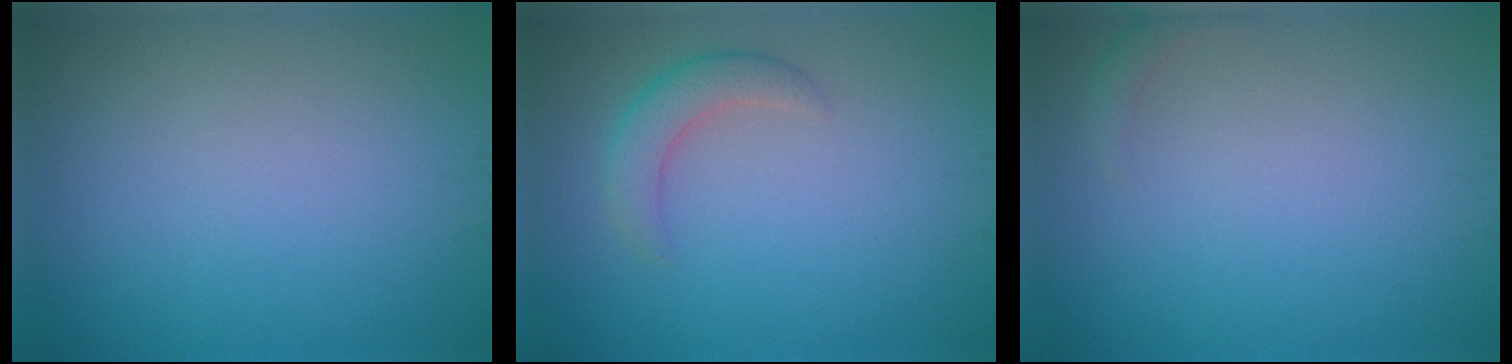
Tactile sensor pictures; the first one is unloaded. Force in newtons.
{"total": 2.7, "press": 2.6, "slide": 0.2}
{"total": 1.0, "press": 1.0, "slide": 0.2}